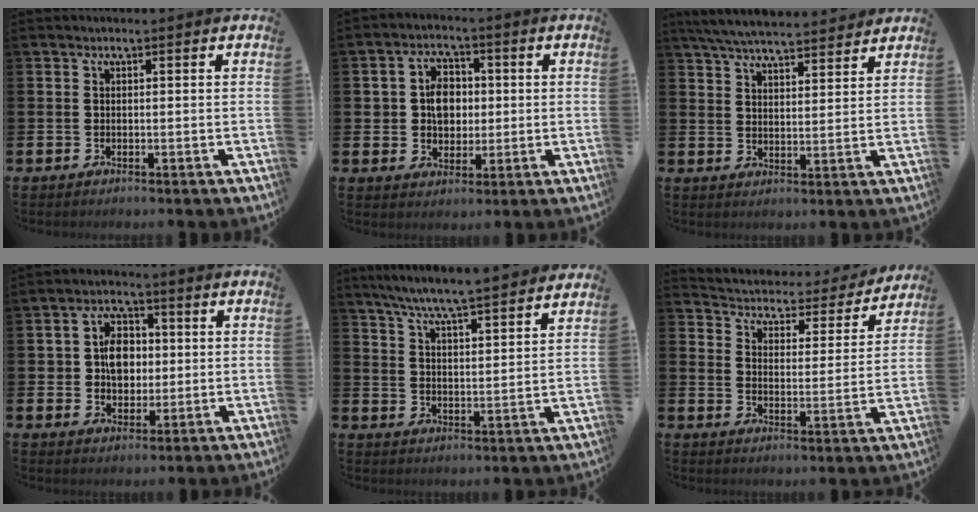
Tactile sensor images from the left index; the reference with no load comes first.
{"total": 5.4, "force": [0.9, 4.3, 3.2], "torque": [-0.059, 0.011, 0.008]}
{"total": 6.3, "force": [6.1, 0.6, 1.4], "torque": [-0.050, -0.030, 0.111]}
{"total": 5.7, "force": [0.8, 4.5, 3.5], "torque": [-0.064, 0.011, 0.007]}
{"total": 7.3, "force": [7.0, -0.3, 2.0], "torque": [-0.069, -0.045, 0.124]}
{"total": 3.9, "force": [3.6, 1.3, 0.4], "torque": [-0.036, -0.033, 0.054]}